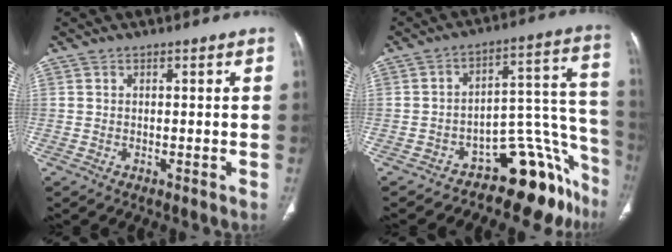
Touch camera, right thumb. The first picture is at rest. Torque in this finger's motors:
{"motor_torque": [3.38, 1.63, 1.03, -0.65, 0.01]}